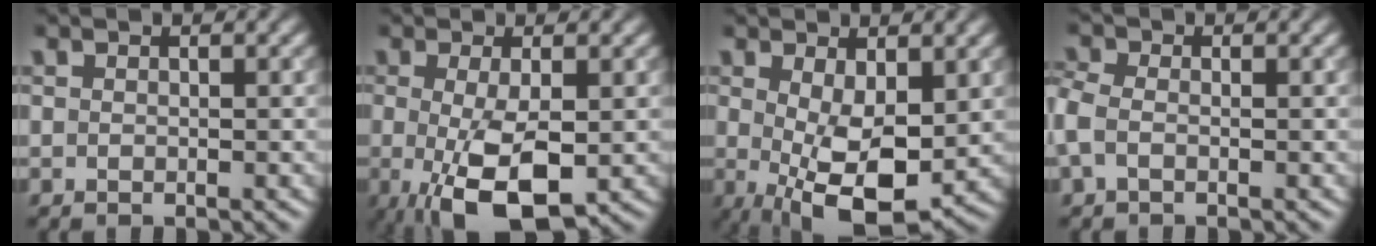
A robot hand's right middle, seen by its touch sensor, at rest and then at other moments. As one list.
[{"total": 6.3, "force": [-1.2, 2.1, 5.8], "torque": [-0.114, -0.018, -0.016]}, {"total": 7.5, "force": [-0.3, 3.1, 6.8], "torque": [-0.121, -0.017, 0.004]}, {"total": 2.2, "force": [-0.6, 1.5, 1.5], "torque": [-0.044, 0.002, -0.024]}]